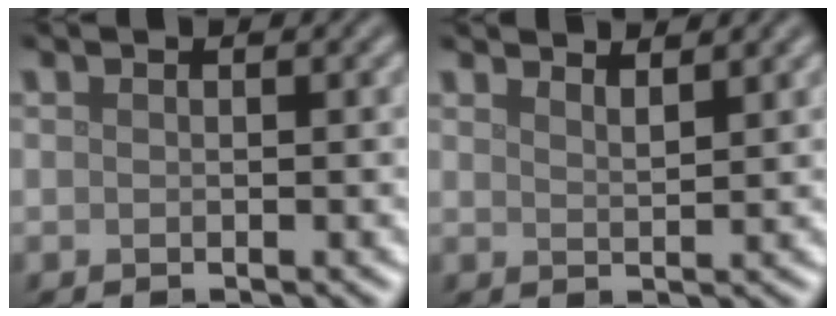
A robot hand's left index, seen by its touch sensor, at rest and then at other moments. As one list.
[{"total": 2.9, "force": [2.6, 0.6, 1.0], "torque": [-0.005, 0.010, 0.030]}]